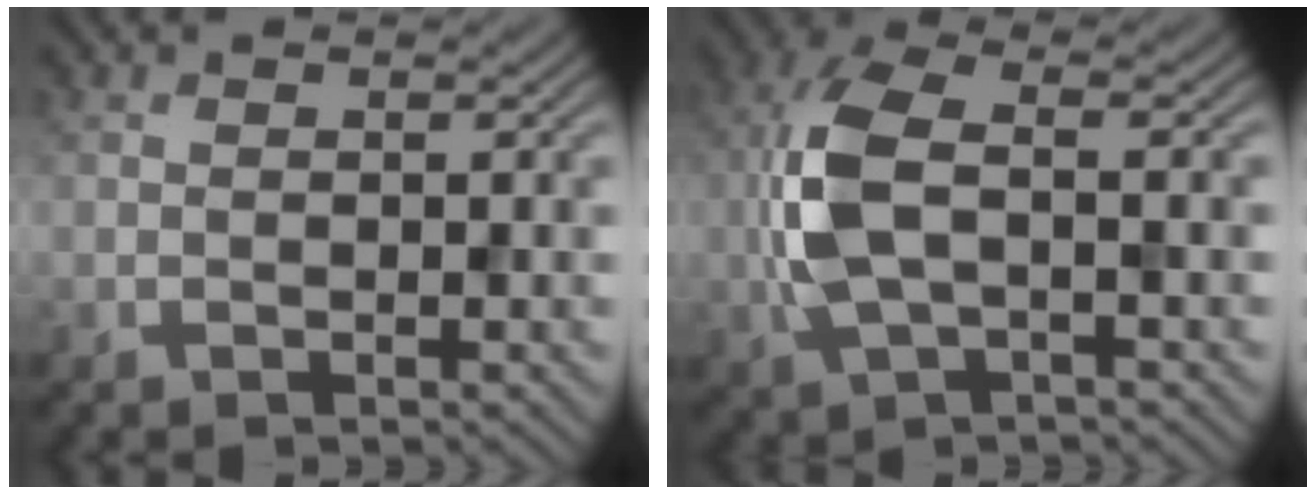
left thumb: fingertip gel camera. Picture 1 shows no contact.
{"total": 8.7, "force": [-0.7, 3.9, 7.7], "torque": [-0.188, 0.009, -0.020]}